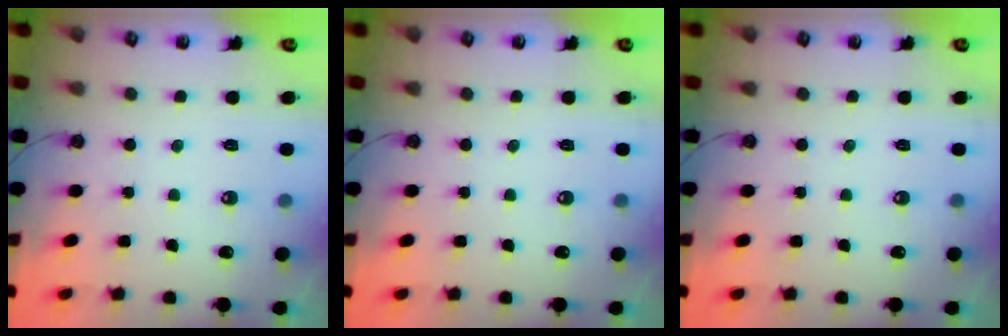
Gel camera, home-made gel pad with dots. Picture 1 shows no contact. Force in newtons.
{"total": 0.0}
{"total": 0.0}